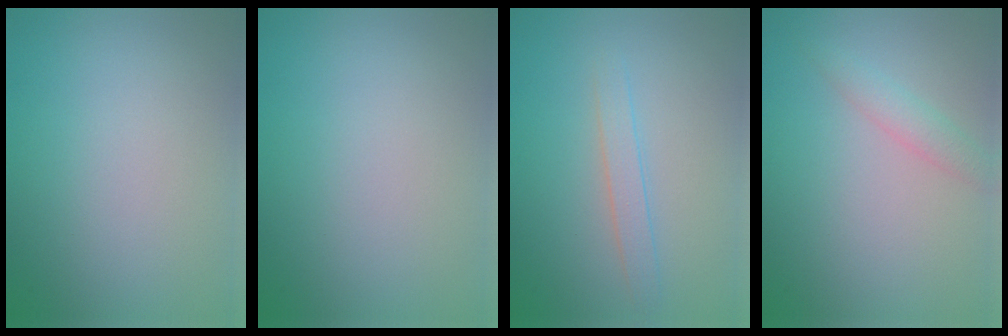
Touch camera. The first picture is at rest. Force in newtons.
{"total": 0.0}
{"total": 1.6, "press": 1.6, "slide": 0.1}
{"total": 1.7, "press": 1.7, "slide": 0.1}